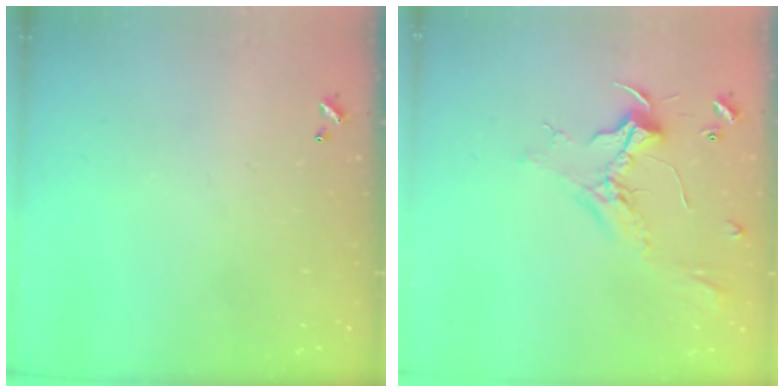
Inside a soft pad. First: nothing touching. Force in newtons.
{"total": 2.4, "press": 2.3, "slide": 0.8}